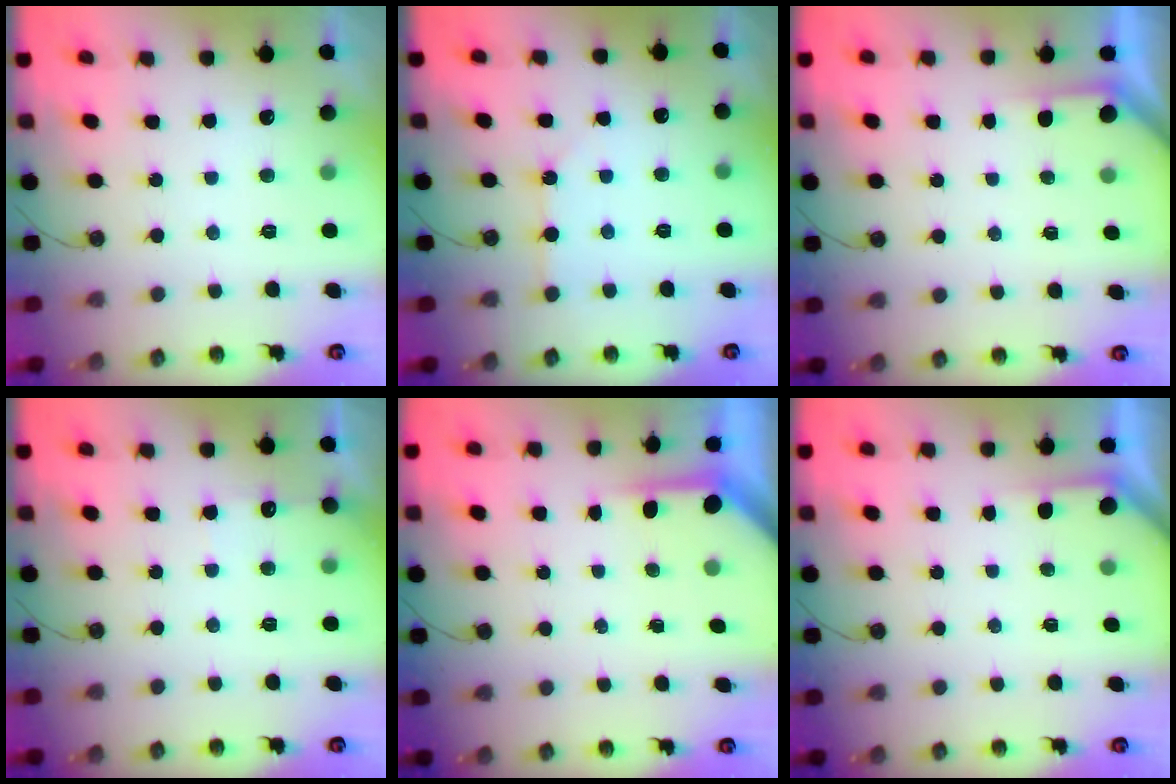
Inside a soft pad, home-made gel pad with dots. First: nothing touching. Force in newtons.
{"total": 1.2, "press": 1.2, "slide": 0.2}
{"total": 2.2, "press": 2.2, "slide": 0.3}
{"total": 3.8, "press": 3.8, "slide": 0.4}
{"total": 3.8, "press": 3.8, "slide": 0.3}
{"total": 2.2, "press": 2.2, "slide": 0.3}